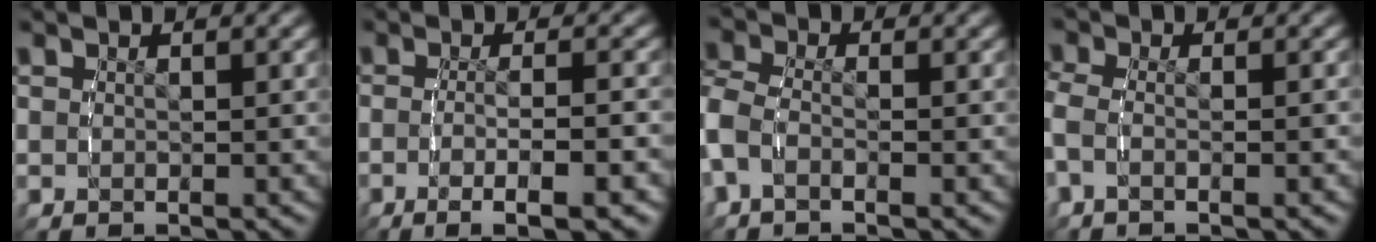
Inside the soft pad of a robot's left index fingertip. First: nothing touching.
{"total": 5.1, "force": [-3.3, 0.7, 3.9], "torque": [-0.073, -0.014, -0.042]}
{"total": 4.1, "force": [-1.1, 3.2, 2.4], "torque": [-0.073, -0.010, -0.023]}
{"total": 2.4, "force": [-0.8, 1.3, 1.9], "torque": [-0.061, -0.008, -0.012]}